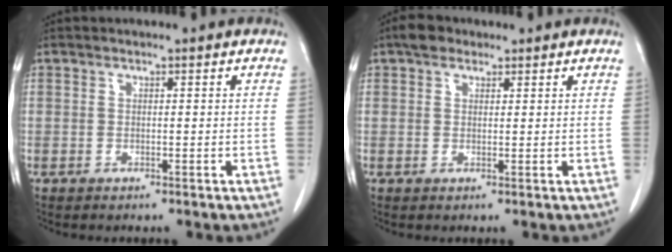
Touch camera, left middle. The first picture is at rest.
{"total": 2.6, "force": [1.8, 1.6, 1.1], "torque": [-0.022, 0.014, 0.028]}